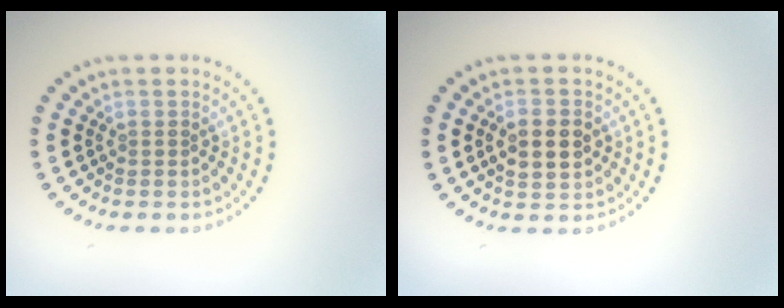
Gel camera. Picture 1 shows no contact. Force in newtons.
{"total": 3.2, "press": 3.2, "slide": 0.1}